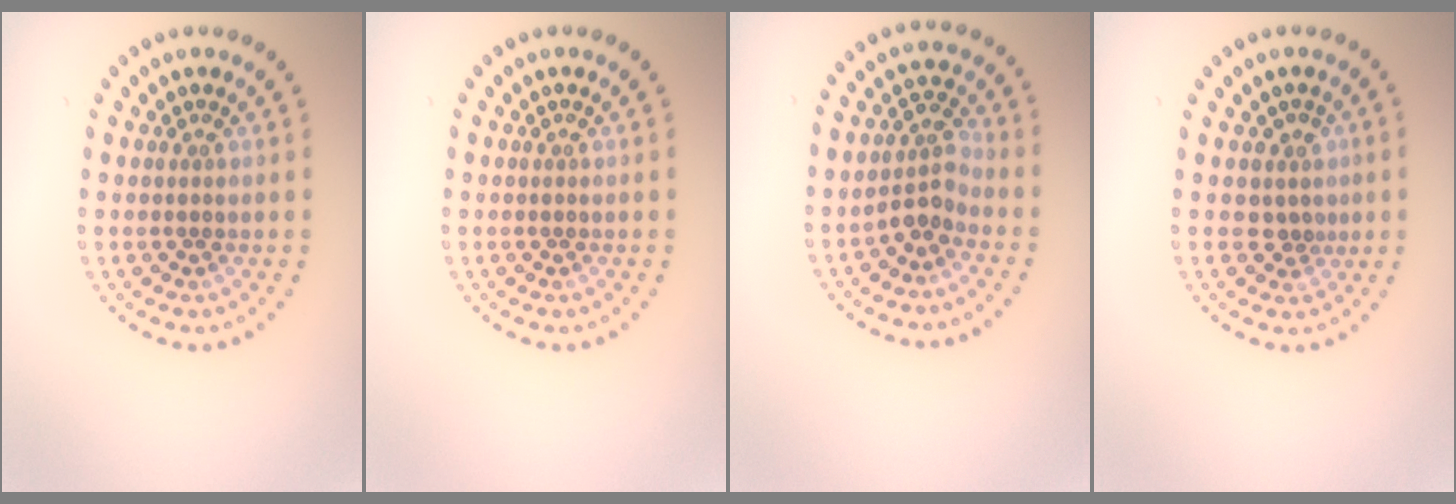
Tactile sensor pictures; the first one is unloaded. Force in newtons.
{"total": 0.0}
{"total": 2.6, "press": 2.1, "slide": 1.5}
{"total": 2.0, "press": 1.5, "slide": 1.3}